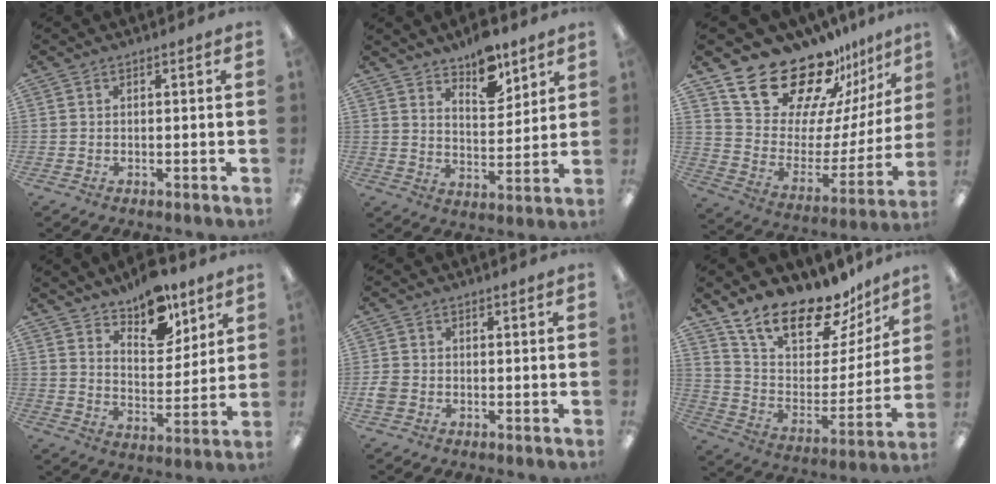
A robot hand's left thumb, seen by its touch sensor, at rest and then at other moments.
{"total": 9.9, "force": [7.9, 4.2, 4.3], "torque": [-0.051, -0.048, 0.139]}
{"total": 24.7, "force": [20.0, 10.3, 10.2], "torque": [-0.165, -0.143, 0.357]}
{"total": 11.8, "force": [9.4, 5.5, 4.6], "torque": [-0.058, -0.060, 0.170]}
{"total": 2.8, "force": [-0.8, 2.4, 1.2], "torque": [-0.009, 0.005, -0.017]}
{"total": 20.0, "force": [16.1, 7.9, 8.9], "torque": [-0.152, -0.115, 0.284]}